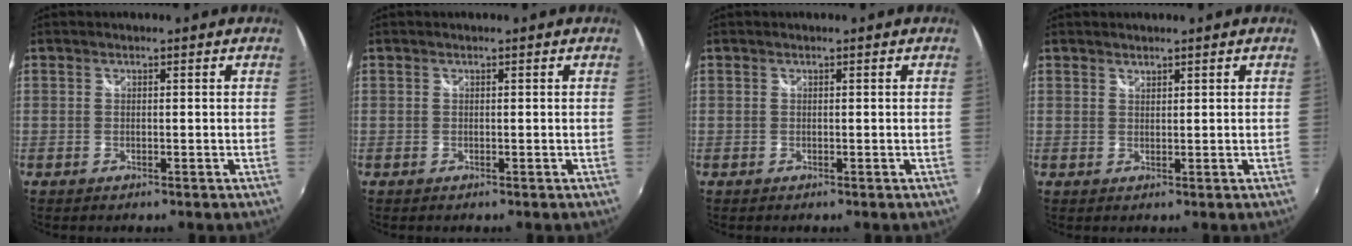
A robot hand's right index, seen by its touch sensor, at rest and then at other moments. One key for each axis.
{"total": 0.0}
{"total": 0.0}
{"total": 0.9, "fx": 0.9, "fy": 0.2, "fz": 0.1, "tx": 0.000, "ty": 0.000, "tz": 0.017}